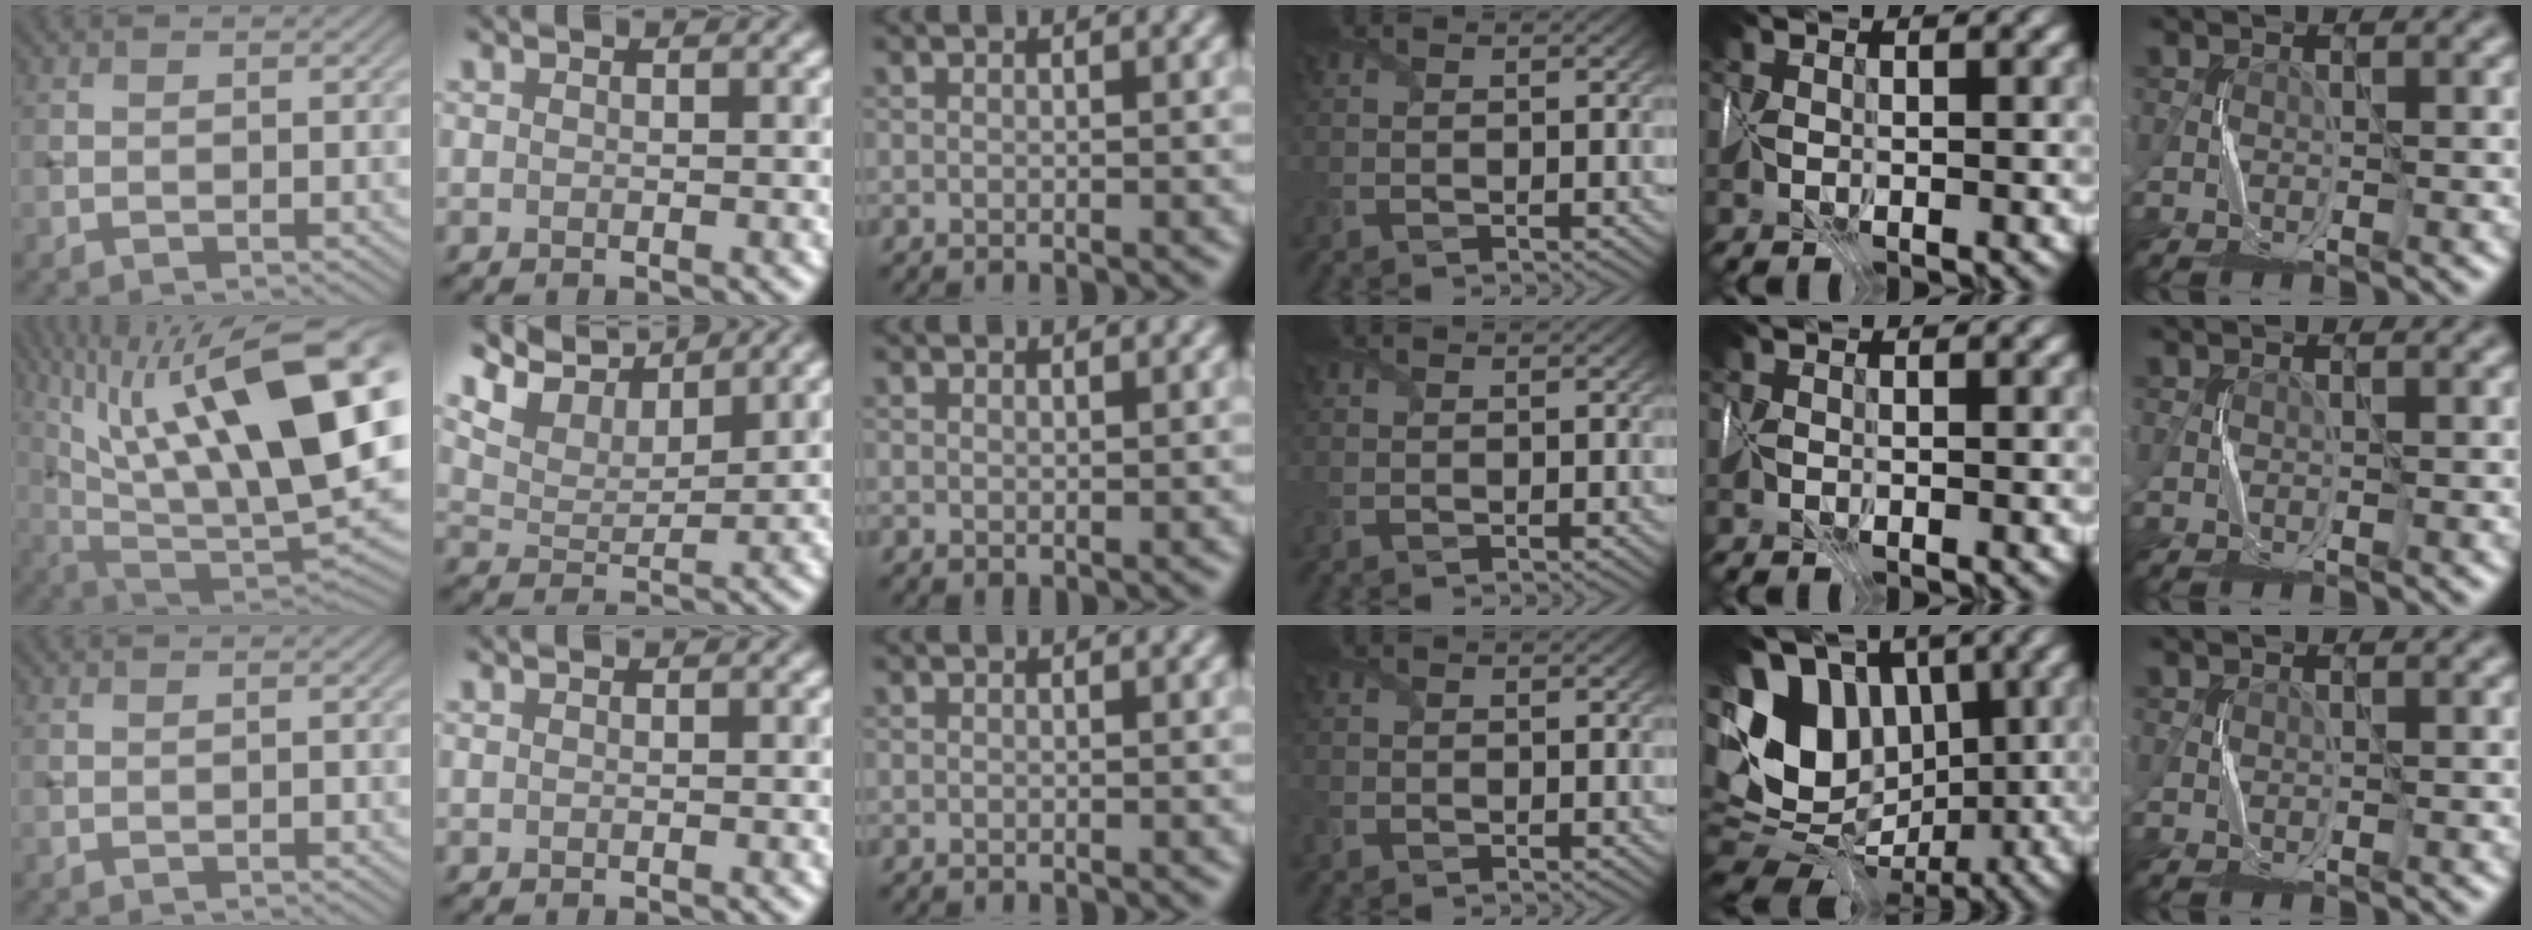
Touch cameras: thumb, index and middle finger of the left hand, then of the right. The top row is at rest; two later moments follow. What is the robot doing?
{"motion": "fold", "object": "map"}